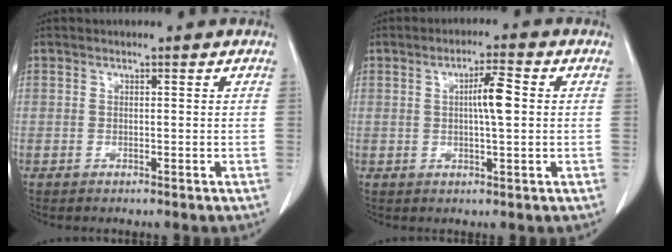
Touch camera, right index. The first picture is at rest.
{"total": 4.6, "force": [0.4, 0.4, 4.5], "torque": [-0.078, 0.004, 0.005]}